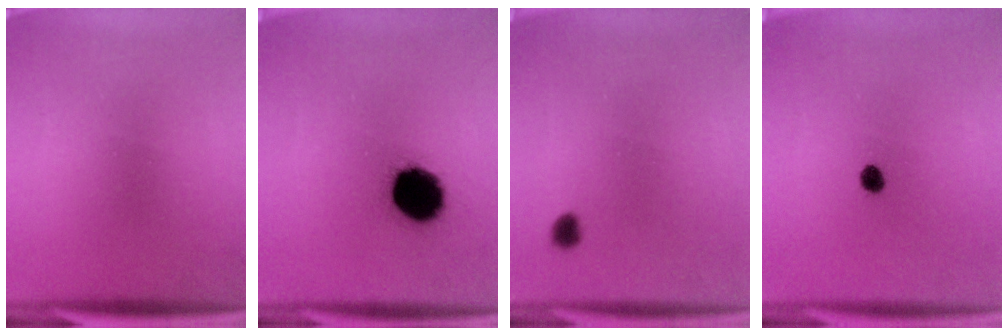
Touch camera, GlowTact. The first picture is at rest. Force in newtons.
{"total": 13.6}
{"total": 1.8}
{"total": 2.1}